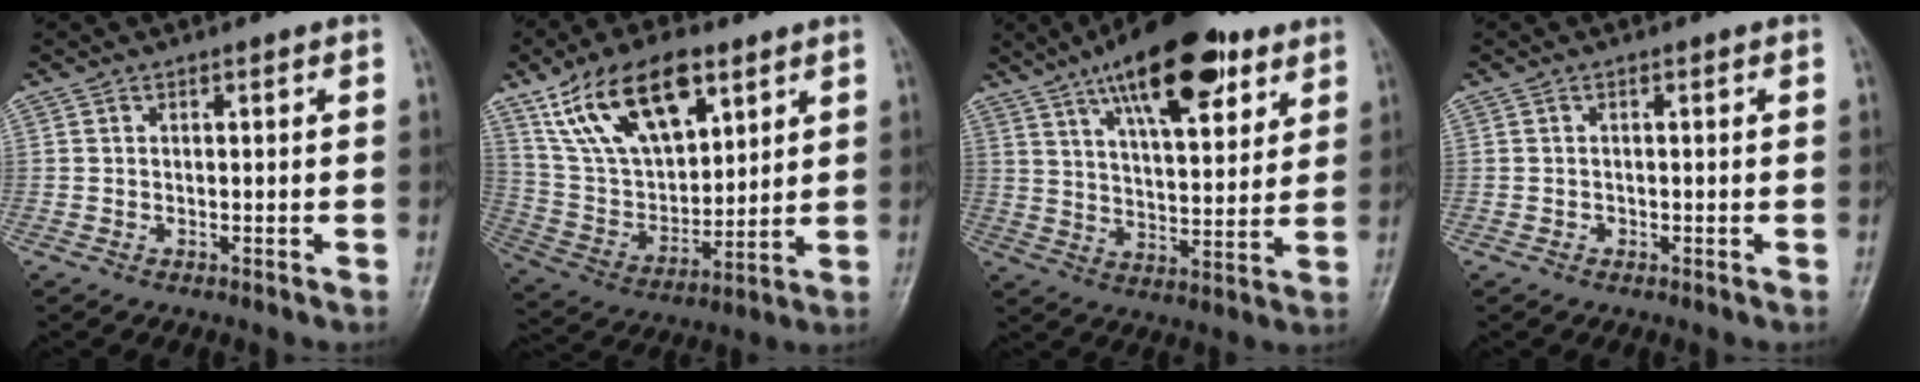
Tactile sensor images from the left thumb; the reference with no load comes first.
{"total": 19.7, "force": [10.8, 10.1, 13.1], "torque": [-0.198, -0.034, 0.207]}
{"total": 20.2, "force": [11.6, 7.8, 14.6], "torque": [-0.200, -0.034, 0.186]}
{"total": 0.6, "force": [-0.2, 0.5, 0.1], "torque": [0.001, 0.003, -0.005]}